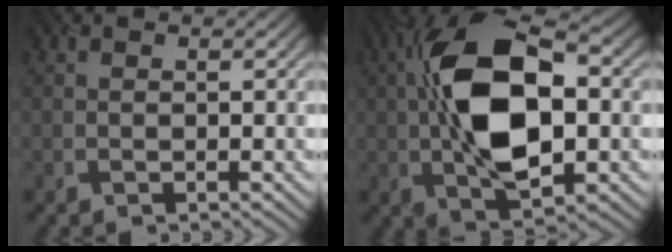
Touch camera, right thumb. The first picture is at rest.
{"total": 14.9, "force": [0.6, 7.6, 12.8], "torque": [-0.246, 0.020, 0.003]}